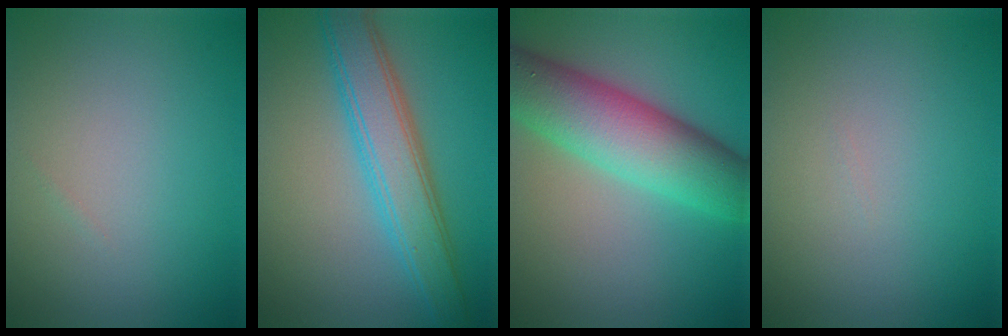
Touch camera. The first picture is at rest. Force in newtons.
{"total": 5.5, "press": 5.5, "slide": 0.0}
{"total": 9.2, "press": 9.2, "slide": 0.4}
{"total": 0.0}